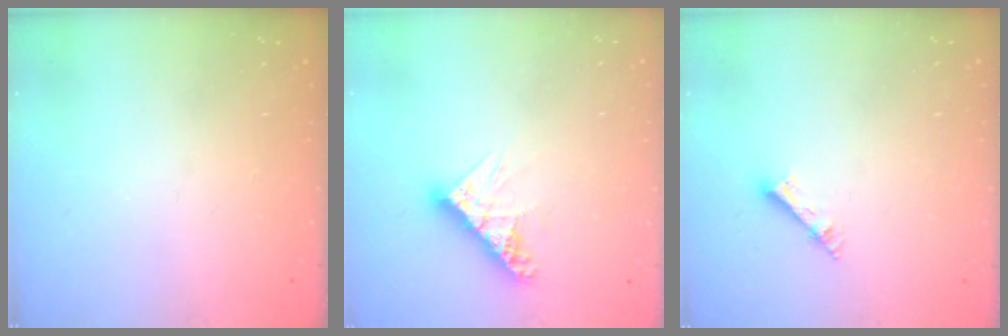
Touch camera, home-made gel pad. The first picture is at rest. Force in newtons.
{"total": 9.6, "press": 9.6, "slide": 0.7}
{"total": 3.6, "press": 3.5, "slide": 0.3}